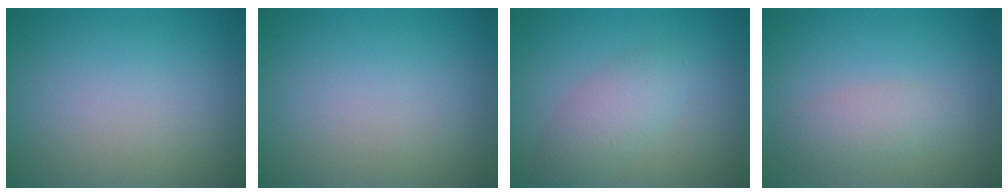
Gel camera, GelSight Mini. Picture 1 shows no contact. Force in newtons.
{"total": 0.0}
{"total": 2.9, "press": 2.8, "slide": 0.3}
{"total": 2.4, "press": 2.4, "slide": 0.1}